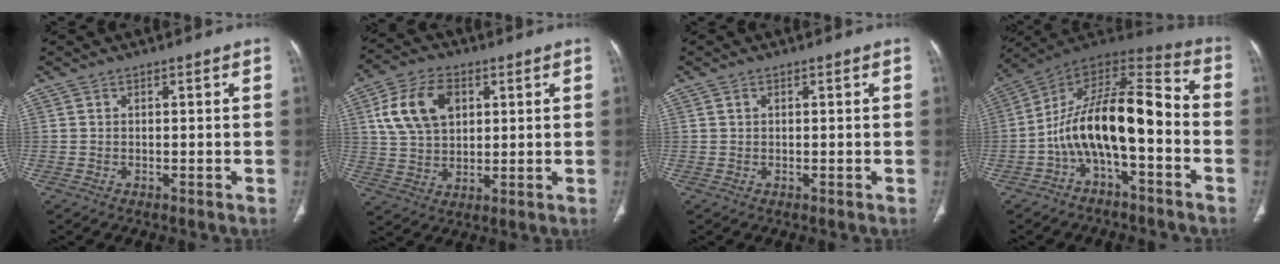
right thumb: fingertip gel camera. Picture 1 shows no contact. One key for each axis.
{"total": 12.3, "fx": 3.9, "fy": 8.2, "fz": 8.4, "tx": -0.144, "ty": 0.001, "tz": 0.073}
{"total": 0.6, "fx": 0.2, "fy": 0.4, "fz": 0.3, "tx": -0.008, "ty": 0.002, "tz": 0.005}
{"total": 17.6, "fx": -4.3, "fy": 7.4, "fz": 15.3, "tx": -0.251, "ty": 0.086, "tz": -0.077}